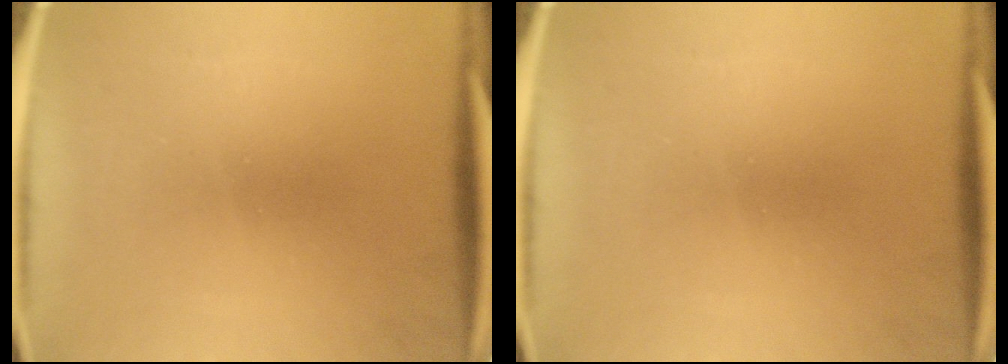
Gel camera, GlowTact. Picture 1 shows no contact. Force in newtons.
{"total": 0.0}